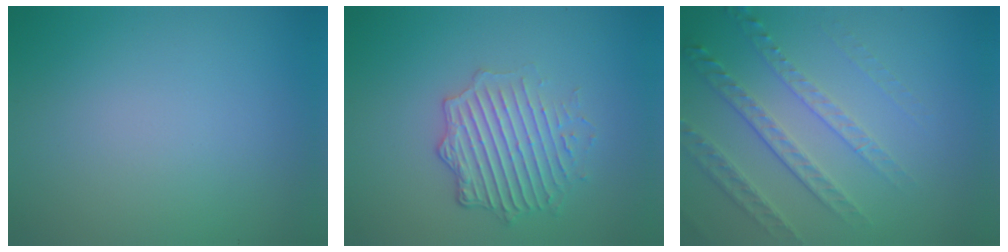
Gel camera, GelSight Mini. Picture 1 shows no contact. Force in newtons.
{"total": 4.5, "press": 3.5, "slide": 2.9}
{"total": 4.8, "press": 3.4, "slide": 3.5}